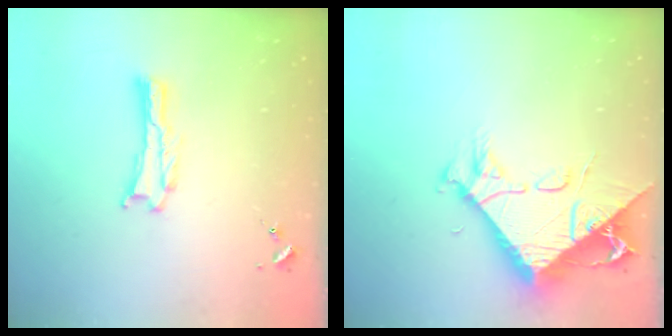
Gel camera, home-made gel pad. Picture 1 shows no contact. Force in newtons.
{"total": 10.6, "press": 10.6, "slide": 1.1}